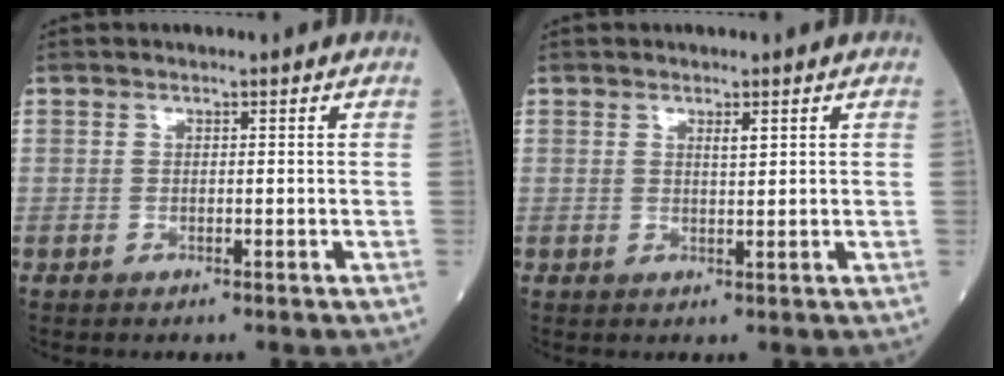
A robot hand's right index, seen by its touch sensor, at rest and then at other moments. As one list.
[{"total": 1.2, "force": [0.7, 0.1, 1.0], "torque": [-0.020, -0.003, 0.011]}]